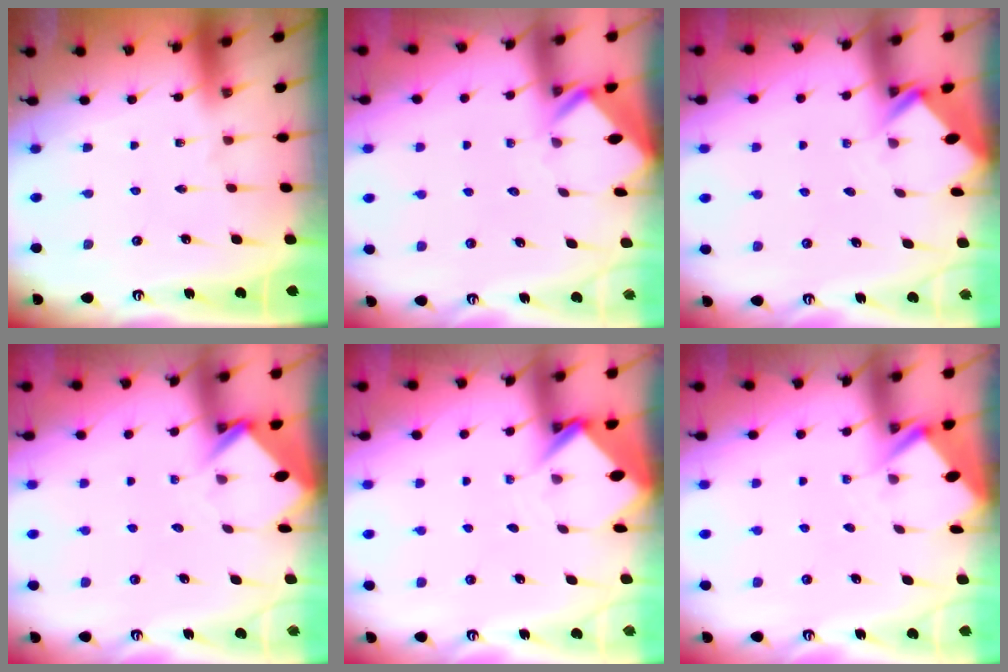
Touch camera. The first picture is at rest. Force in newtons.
{"total": 3.0, "press": 3.0, "slide": 0.3}
{"total": 2.7, "press": 2.7, "slide": 0.2}
{"total": 3.8, "press": 3.8, "slide": 0.2}
{"total": 3.8, "press": 3.8, "slide": 0.2}
{"total": 2.9, "press": 2.9, "slide": 0.1}